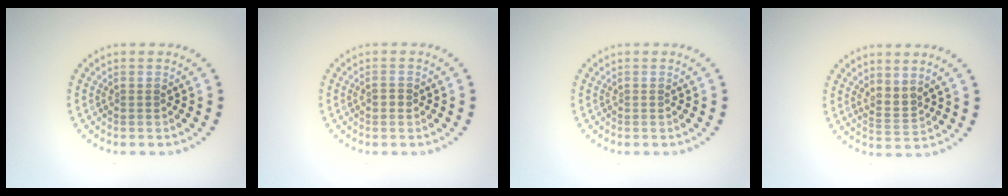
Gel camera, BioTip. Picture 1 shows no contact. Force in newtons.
{"total": 0.8, "press": 0.8, "slide": 0.1}
{"total": 0.0}
{"total": 2.0, "press": 1.4, "slide": 1.4}